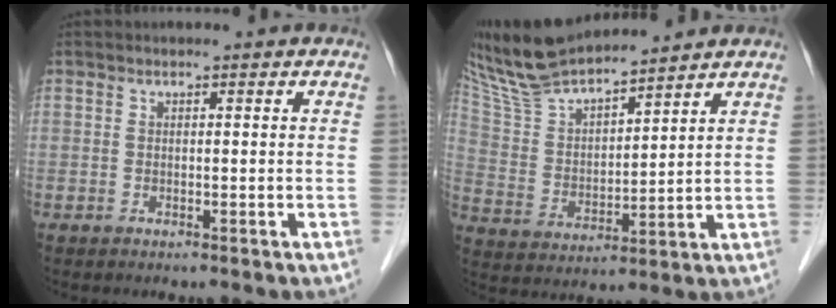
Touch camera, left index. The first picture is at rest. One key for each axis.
{"total": 13.3, "fx": 12.4, "fy": 1.0, "fz": 4.8, "tx": -0.107, "ty": 0.016, "tz": 0.248}